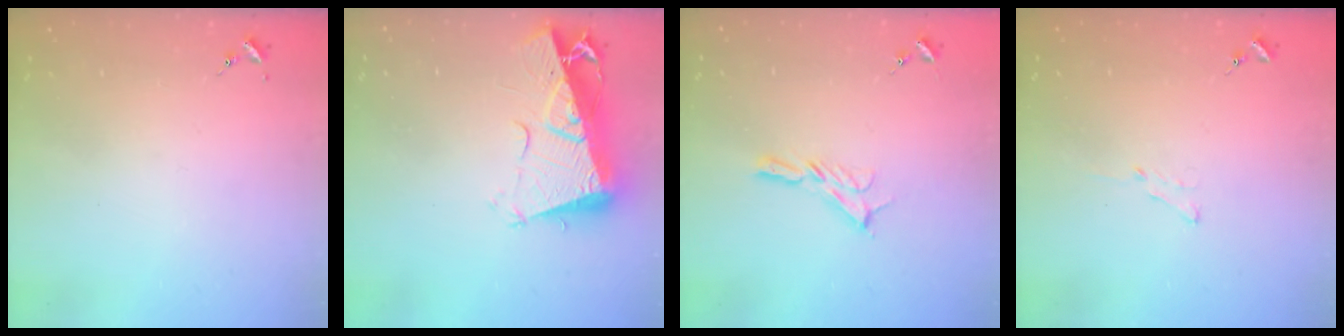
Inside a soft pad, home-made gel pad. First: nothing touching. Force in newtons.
{"total": 15.1, "press": 14.9, "slide": 1.8}
{"total": 7.1, "press": 7.1, "slide": 0.2}
{"total": 3.8, "press": 3.7, "slide": 0.4}